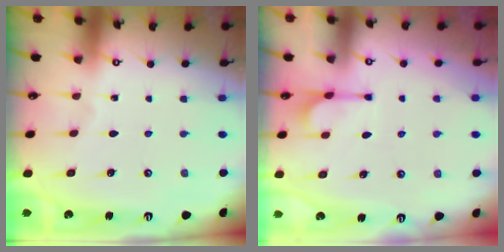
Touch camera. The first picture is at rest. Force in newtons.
{"total": 6.1, "press": 5.9, "slide": 1.4}